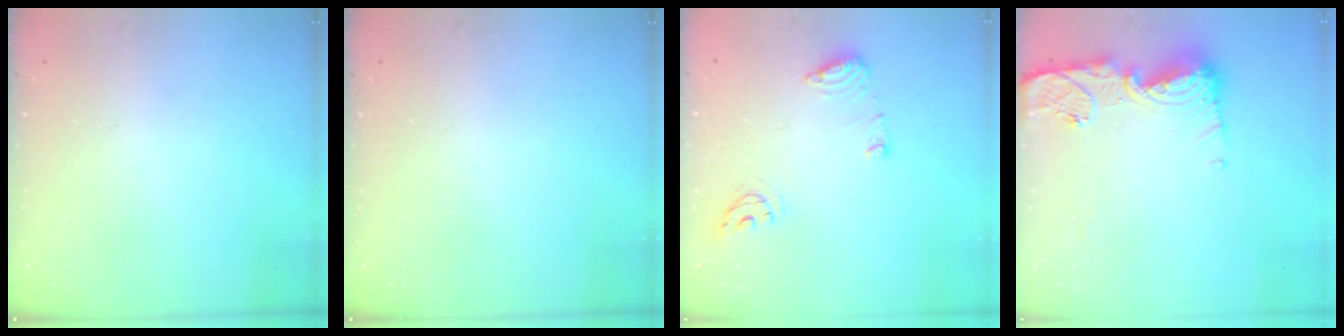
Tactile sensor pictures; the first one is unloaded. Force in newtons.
{"total": 0.0}
{"total": 8.1, "press": 8.1, "slide": 0.9}
{"total": 13.5, "press": 13.4, "slide": 1.3}